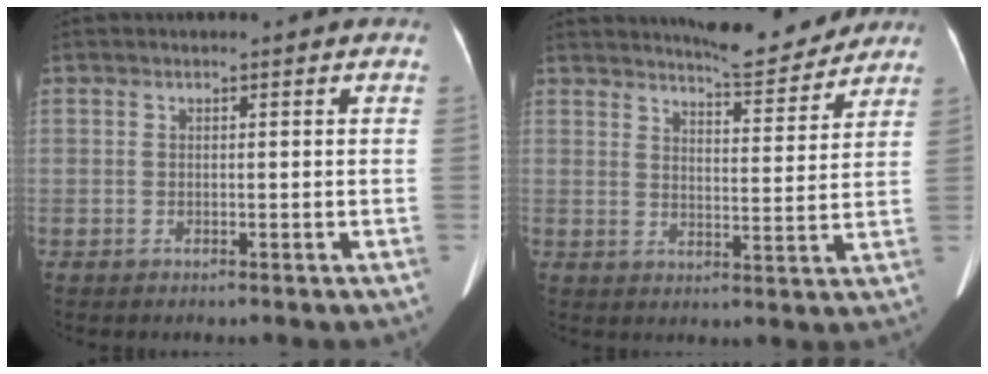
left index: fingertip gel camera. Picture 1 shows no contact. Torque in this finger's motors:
{"motor_torque": [0.30, -1.55, 0.02, -0.08]}